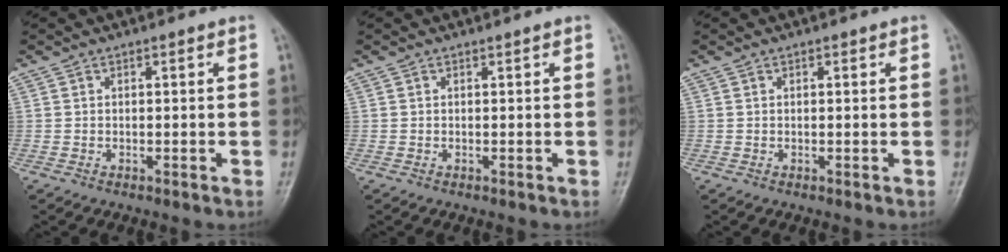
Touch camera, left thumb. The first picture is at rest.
{"total": 0.0}
{"total": 0.5, "force": [0.1, 0.3, 0.4], "torque": [-0.003, 0.003, 0.001]}